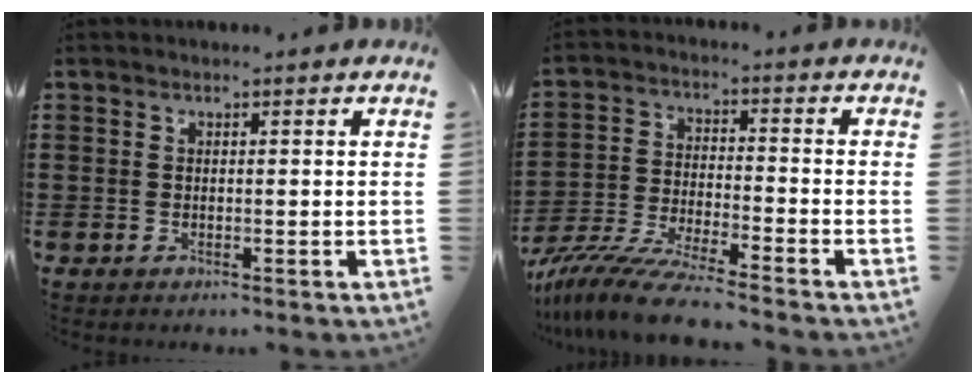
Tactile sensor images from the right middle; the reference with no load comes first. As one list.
[{"total": 9.3, "force": [-8.4, 0.3, 3.8], "torque": [-0.087, 0.001, -0.170]}]